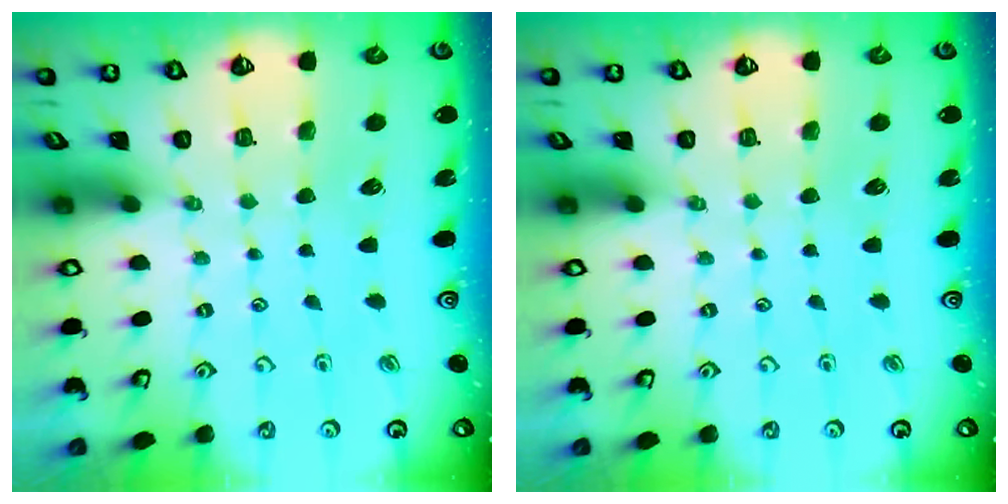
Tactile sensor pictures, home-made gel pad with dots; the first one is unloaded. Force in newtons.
{"total": 0.0}